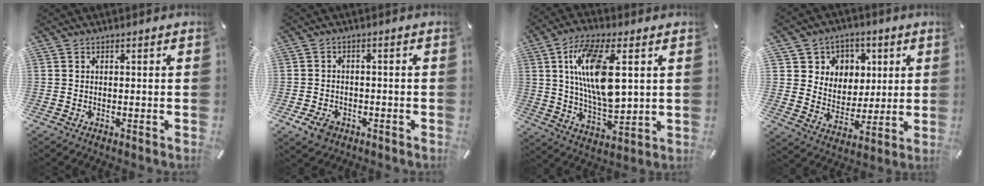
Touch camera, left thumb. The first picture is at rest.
{"total": 4.4, "force": [-2.5, 3.0, 2.0], "torque": [-0.049, 0.009, -0.051]}
{"total": 15.8, "force": [4.4, 6.6, 13.6], "torque": [-0.268, -0.011, 0.070]}
{"total": 9.2, "force": [2.8, 8.8, 0.3], "torque": [-0.017, -0.025, 0.058]}